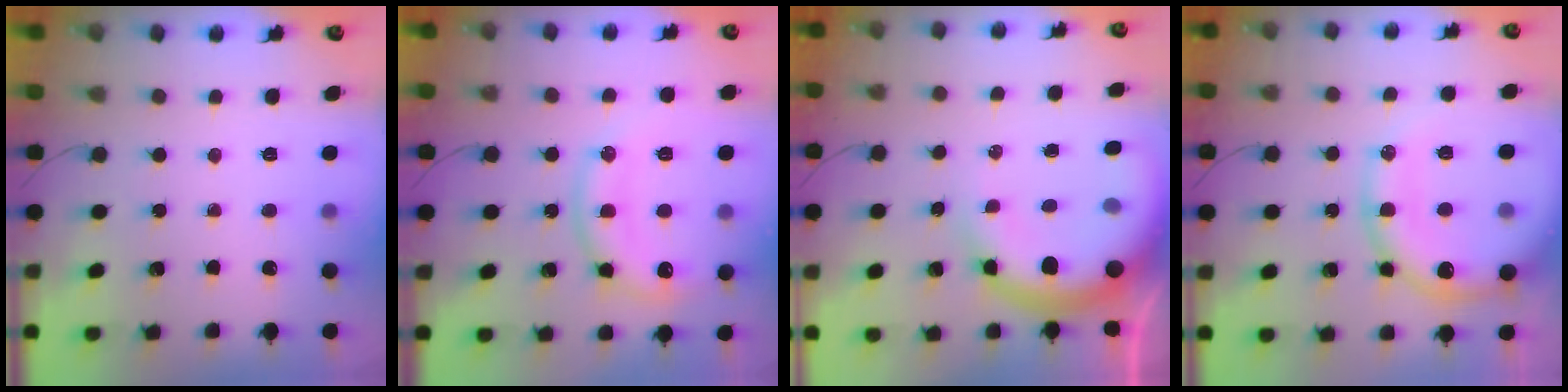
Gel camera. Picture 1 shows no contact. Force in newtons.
{"total": 15.8, "press": 15.7, "slide": 1.1}
{"total": 16.1, "press": 15.7, "slide": 3.4}
{"total": 19.4, "press": 19.0, "slide": 3.5}